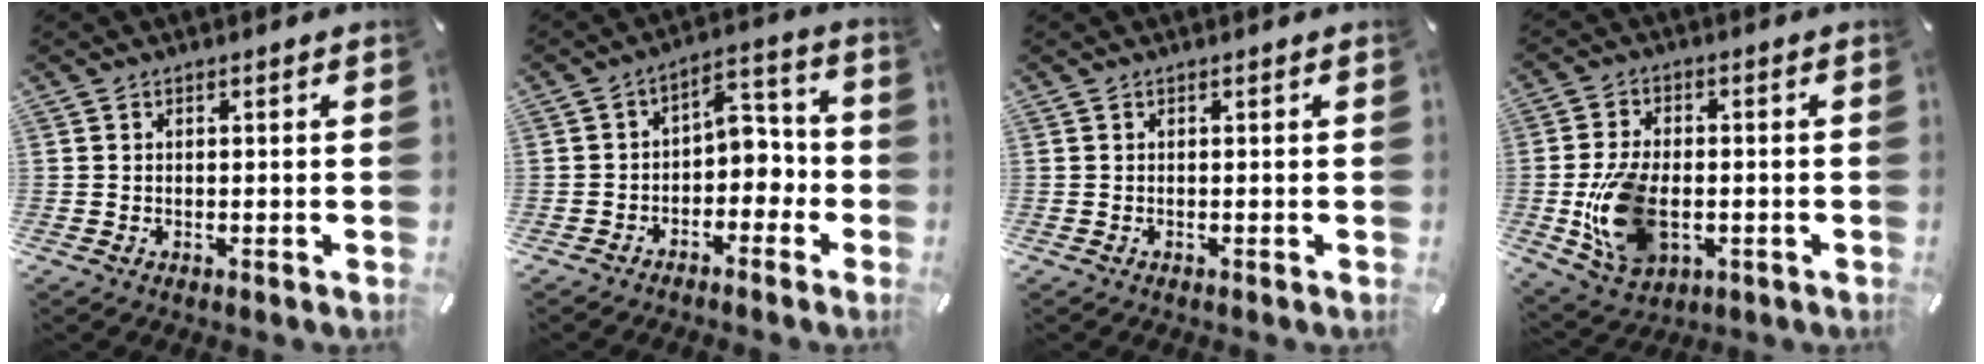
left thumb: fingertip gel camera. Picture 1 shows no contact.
{"total": 7.2, "force": [-1.1, 5.4, 4.6], "torque": [-0.053, 0.005, -0.025]}
{"total": 0.0}
{"total": 13.9, "force": [-2.7, 9.1, 10.2], "torque": [-0.218, -0.005, -0.042]}